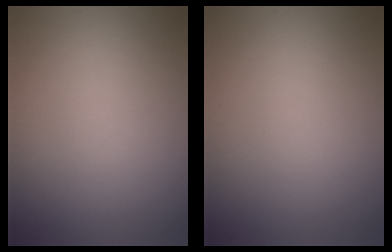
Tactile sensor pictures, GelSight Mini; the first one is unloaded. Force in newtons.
{"total": 0.0}